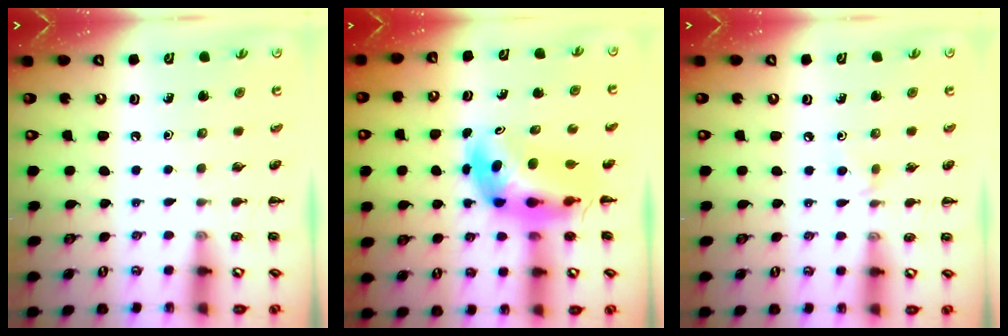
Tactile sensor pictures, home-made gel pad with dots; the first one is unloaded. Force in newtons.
{"total": 6.8, "press": 6.5, "slide": 2.1}
{"total": 3.6, "press": 3.4, "slide": 1.3}